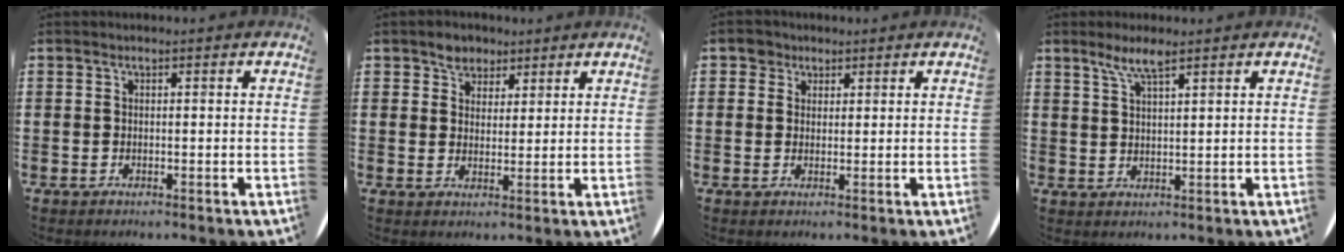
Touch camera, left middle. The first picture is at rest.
{"total": 3.1, "force": [2.4, 1.9, 0.0], "torque": [0.000, 0.006, 0.045]}
{"total": 2.3, "force": [1.7, 1.6, 0.1], "torque": [0.010, 0.001, 0.028]}
{"total": 3.9, "force": [2.9, 0.7, 2.5], "torque": [-0.054, 0.005, 0.051]}